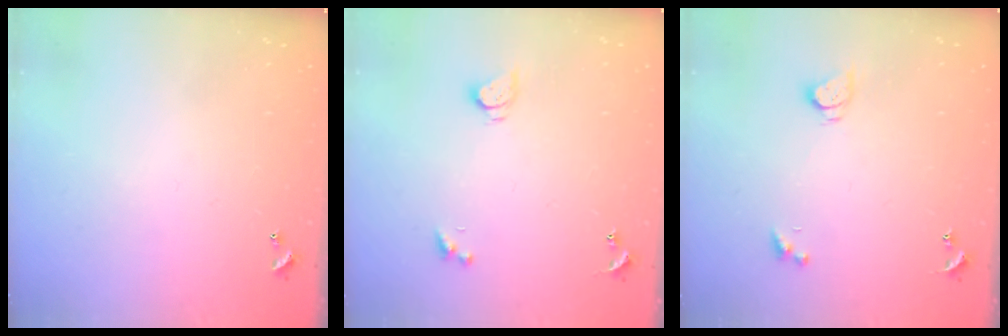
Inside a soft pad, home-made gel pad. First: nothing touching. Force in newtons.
{"total": 2.6, "press": 2.6, "slide": 0.2}
{"total": 2.7, "press": 2.7, "slide": 0.3}